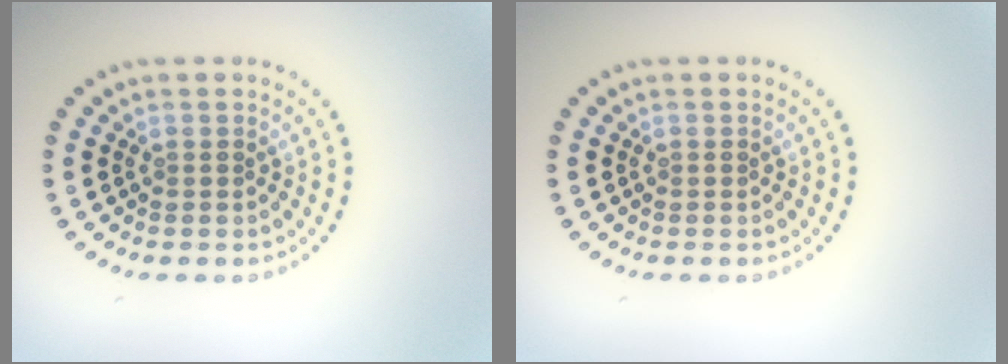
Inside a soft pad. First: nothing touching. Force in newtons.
{"total": 0.0}